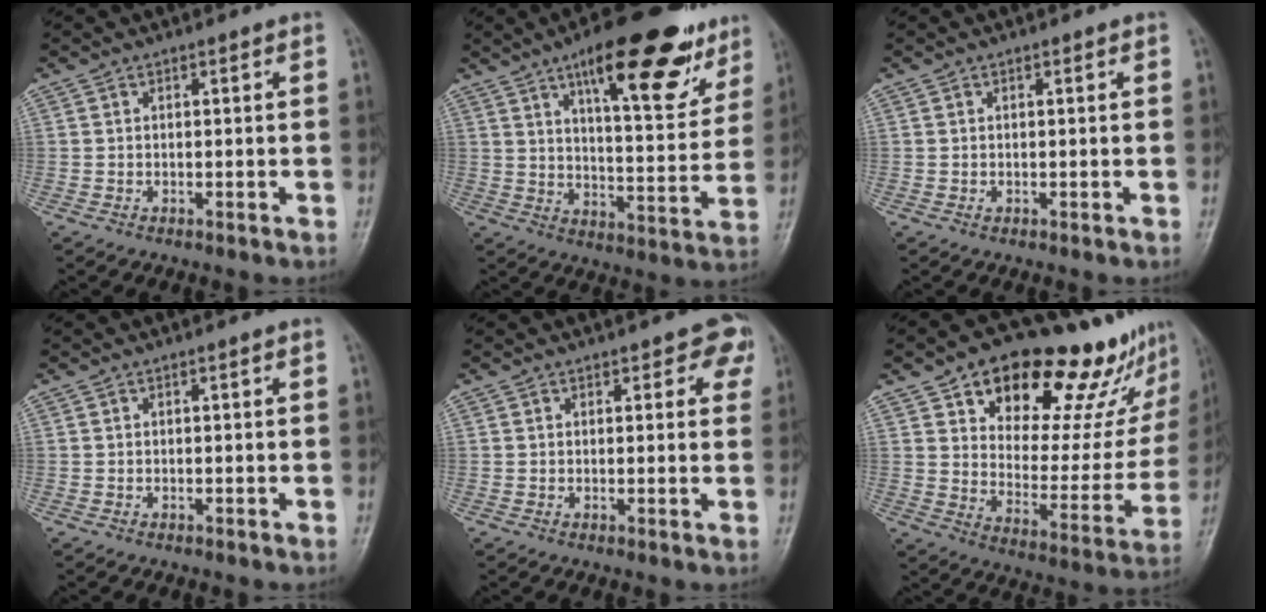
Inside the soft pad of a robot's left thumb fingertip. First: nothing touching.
{"total": 21.1, "force": [12.3, 7.2, 15.6], "torque": [-0.181, -0.045, 0.183]}
{"total": 0.5, "force": [0.2, 0.5, 0.2], "torque": [0.002, 0.000, 0.001]}
{"total": 0.0}
{"total": 4.5, "force": [2.6, 2.4, 2.7], "torque": [0.008, -0.005, 0.022]}
{"total": 27.2, "force": [19.4, 12.0, 14.8], "torque": [-0.161, -0.077, 0.277]}